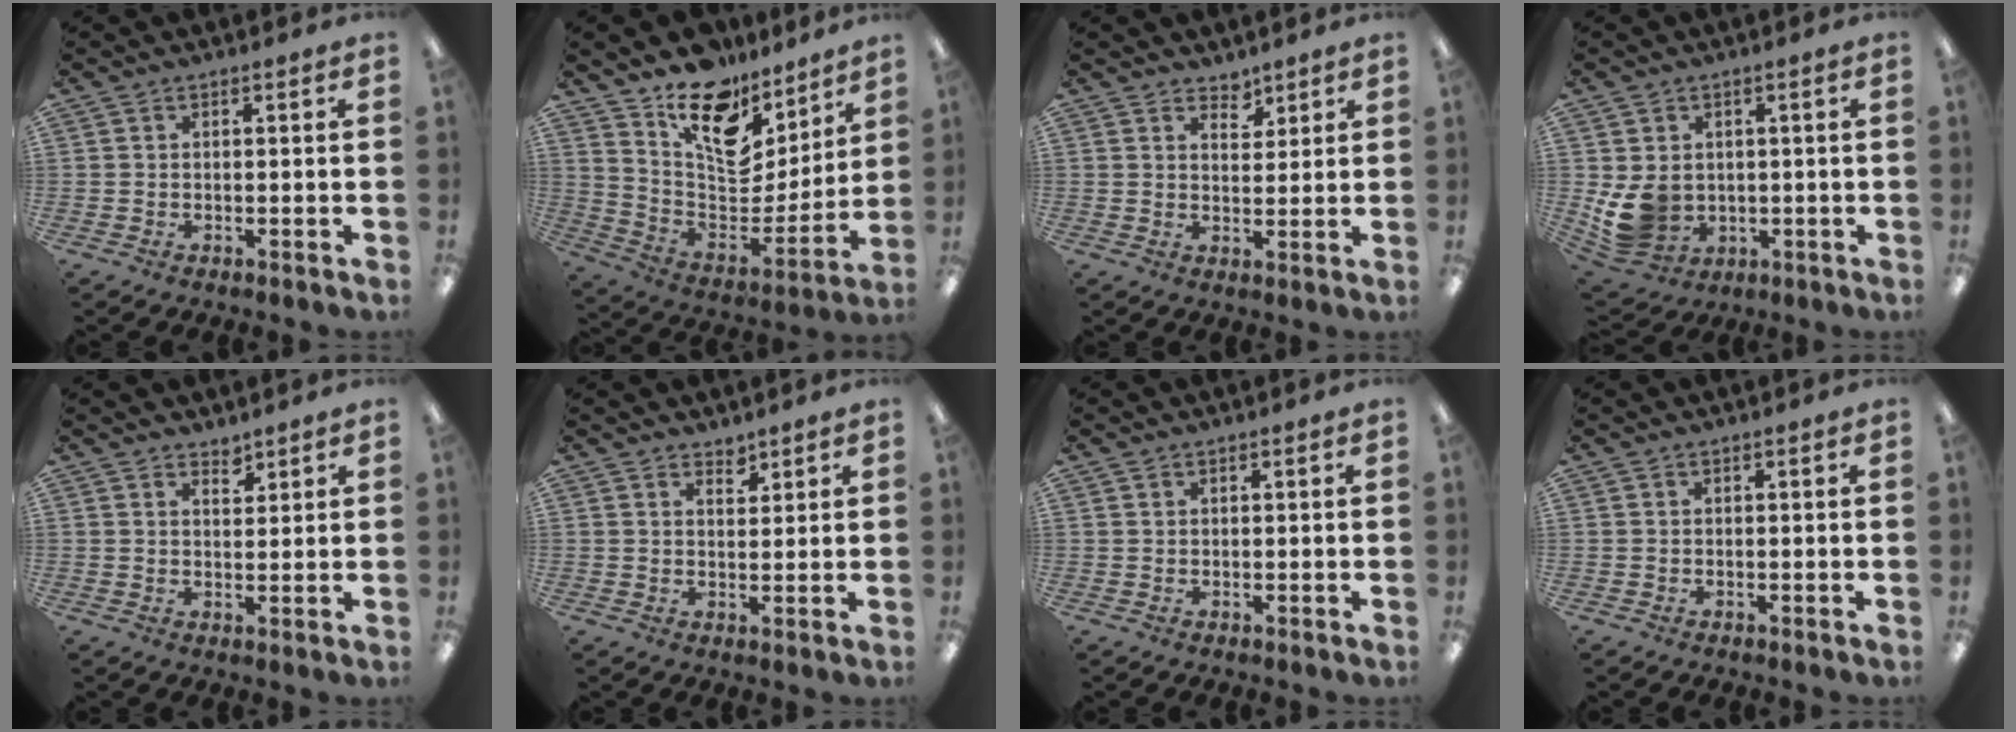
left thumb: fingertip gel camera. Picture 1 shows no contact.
{"total": 16.3, "force": [11.2, 9.0, 7.8], "torque": [-0.117, -0.096, 0.200]}
{"total": 3.7, "force": [3.2, 1.8, 0.5], "torque": [0.007, -0.022, 0.056]}
{"total": 8.5, "force": [0.7, 7.3, 4.3], "torque": [-0.110, 0.004, 0.021]}
{"total": 2.6, "force": [2.4, 0.8, 0.2], "torque": [0.009, -0.019, 0.042]}
{"total": 2.7, "force": [2.5, 0.9, 0.3], "torque": [0.007, -0.019, 0.044]}
{"total": 0.8, "force": [0.4, 0.6, 0.2], "torque": [-0.005, 0.003, 0.008]}
{"total": 0.0}